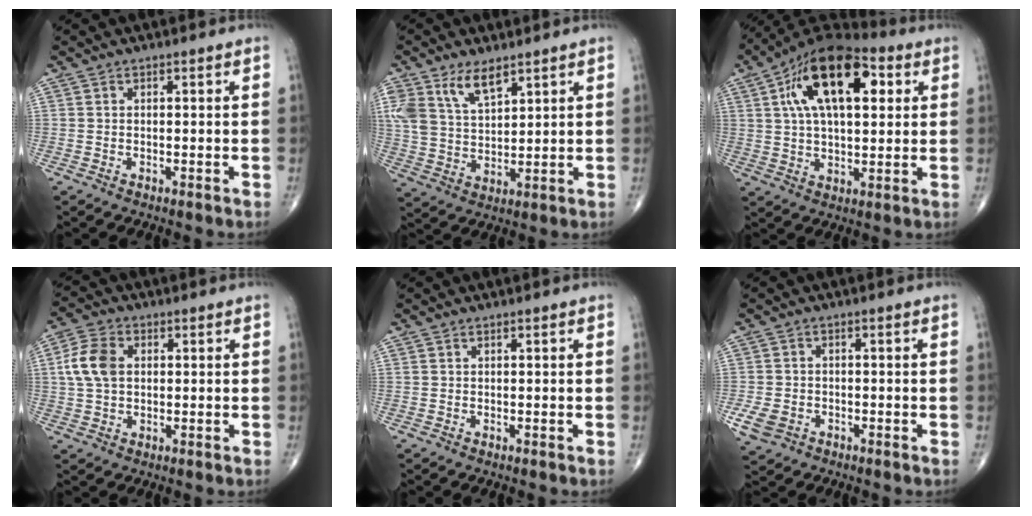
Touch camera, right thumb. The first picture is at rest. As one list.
[{"total": 10.6, "force": [6.3, 5.5, 6.6], "torque": [-0.118, -0.020, 0.133]}, {"total": 19.7, "force": [6.1, 9.8, 16.0], "torque": [-0.250, 0.010, 0.092]}, {"total": 7.5, "force": [1.2, 5.1, 5.4], "torque": [-0.110, 0.011, 0.021]}, {"total": 0.0}, {"total": 4.7, "force": [-1.9, 3.6, 2.4], "torque": [-0.052, 0.004, -0.029]}]